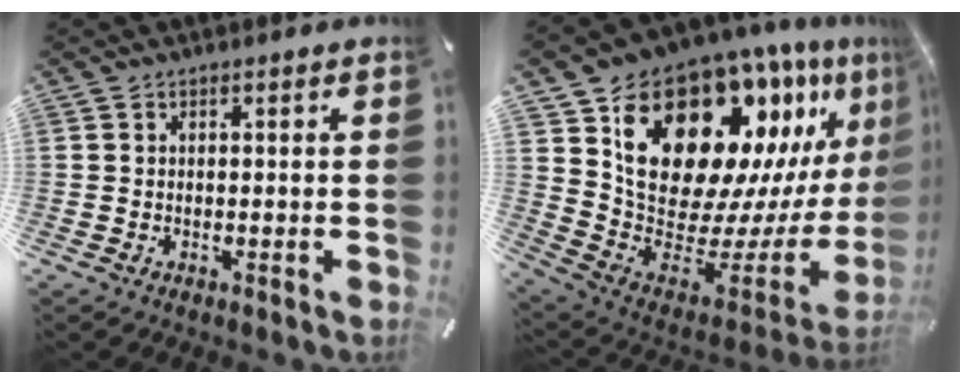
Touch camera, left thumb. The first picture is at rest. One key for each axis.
{"total": 23.2, "fx": 13.8, "fy": 12.9, "fz": 13.4, "tx": -0.218, "ty": -0.114, "tz": 0.254}